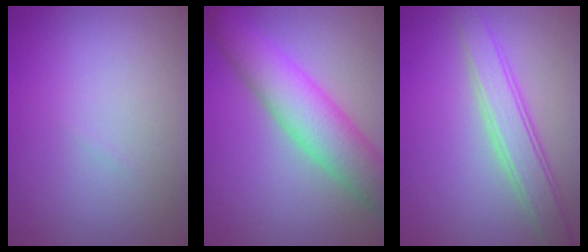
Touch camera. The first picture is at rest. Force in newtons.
{"total": 6.8, "press": 6.8, "slide": 0.3}
{"total": 3.8, "press": 3.8, "slide": 0.2}